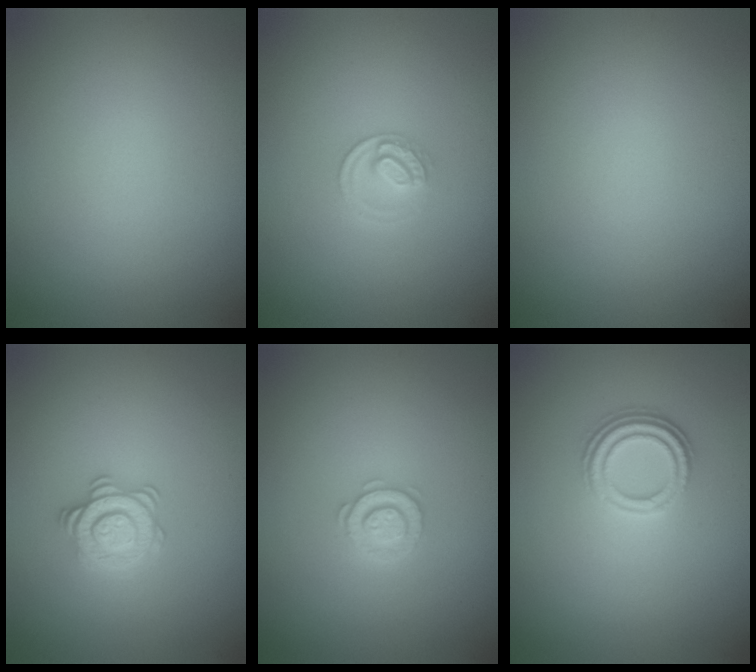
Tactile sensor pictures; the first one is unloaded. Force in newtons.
{"total": 2.1, "press": 2.1, "slide": 0.2}
{"total": 0.0}
{"total": 2.9, "press": 2.7, "slide": 1.1}
{"total": 2.2, "press": 2.2, "slide": 0.3}
{"total": 3.1, "press": 2.4, "slide": 2.0}